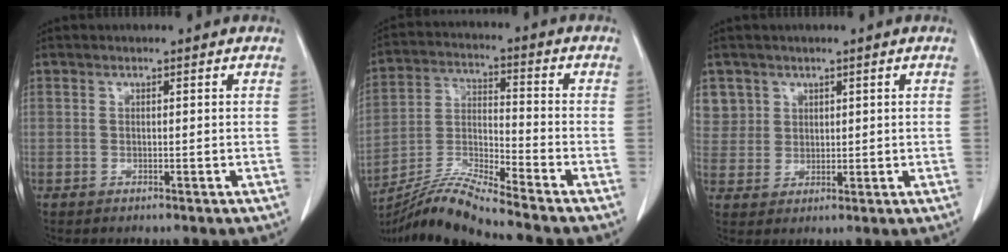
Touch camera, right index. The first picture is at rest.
{"total": 10.2, "force": [-9.3, -2.0, 3.6], "torque": [-0.080, -0.005, -0.176]}
{"total": 5.5, "force": [2.9, 4.6, -0.1], "torque": [0.015, 0.004, 0.061]}